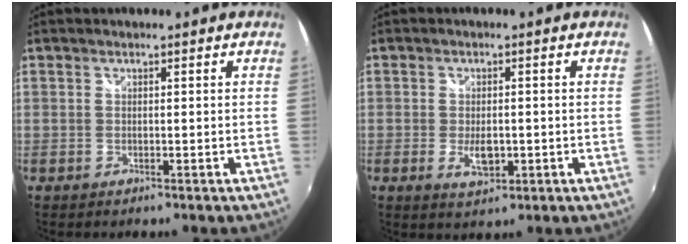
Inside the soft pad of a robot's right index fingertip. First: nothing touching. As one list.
[{"total": 4.1, "force": [-1.0, 2.0, 3.4], "torque": [-0.064, -0.005, -0.013]}]